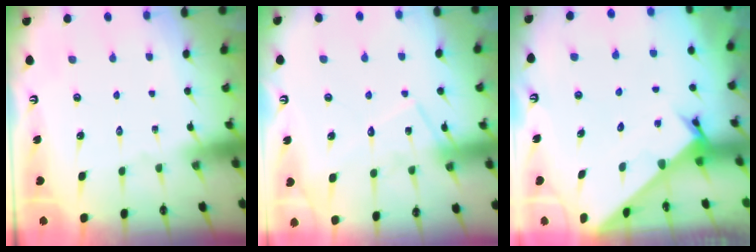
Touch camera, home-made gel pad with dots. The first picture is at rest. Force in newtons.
{"total": 12.6, "press": 12.5, "slide": 0.8}
{"total": 2.4, "press": 2.4, "slide": 0.1}